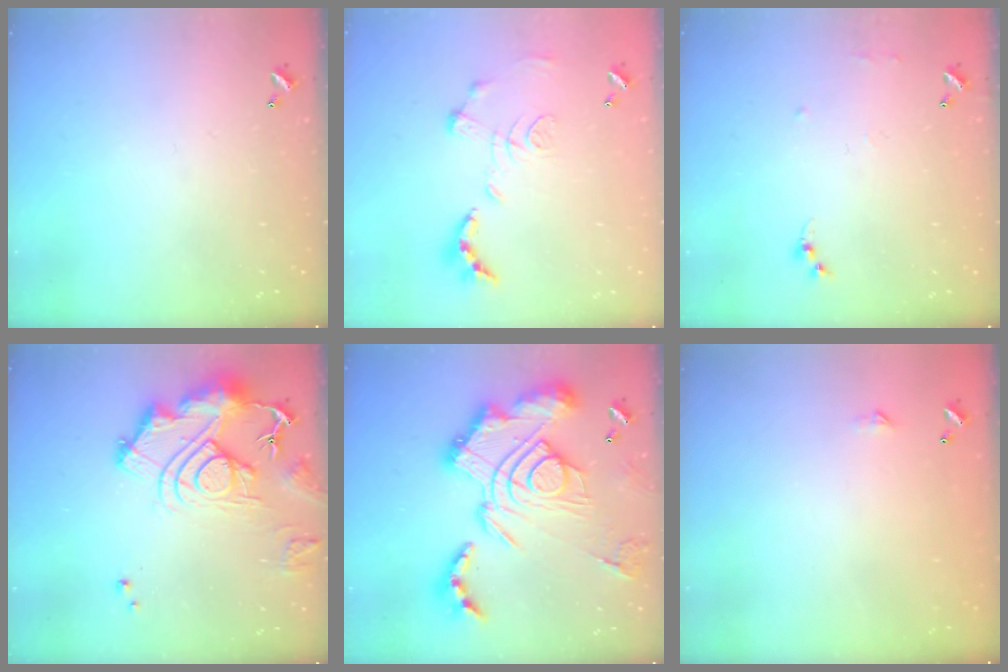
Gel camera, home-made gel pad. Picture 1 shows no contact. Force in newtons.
{"total": 1.2, "press": 0.4, "slide": 1.1}
{"total": 6.4, "press": 6.4, "slide": 0.8}
{"total": 16.2, "press": 16.1, "slide": 1.7}
{"total": 4.2, "press": 3.4, "slide": 2.5}
{"total": 2.3, "press": 2.3, "slide": 0.4}